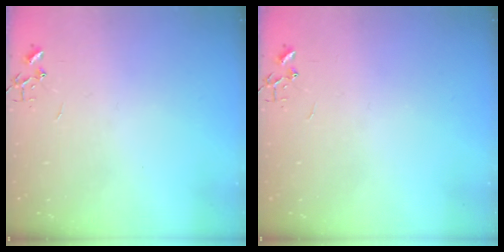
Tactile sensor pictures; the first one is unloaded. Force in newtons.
{"total": 0.0}